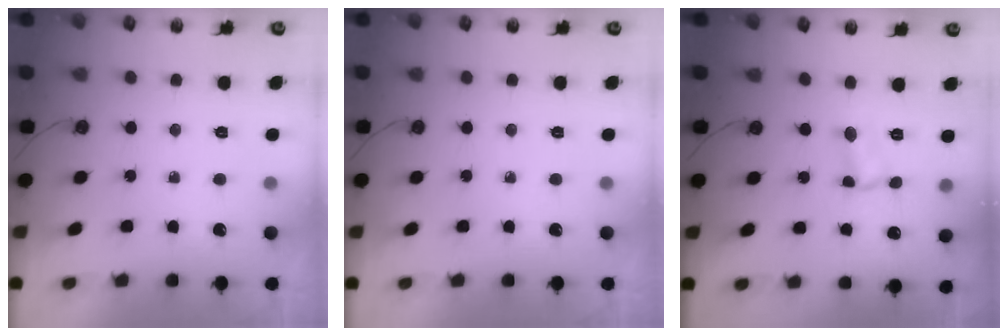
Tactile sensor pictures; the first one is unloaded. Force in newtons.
{"total": 0.0}
{"total": 1.6, "press": 1.6, "slide": 0.3}